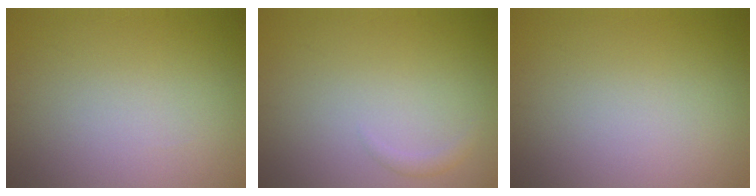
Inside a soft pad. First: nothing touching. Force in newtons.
{"total": 0.8, "press": 0.8, "slide": 0.1}
{"total": 0.0}